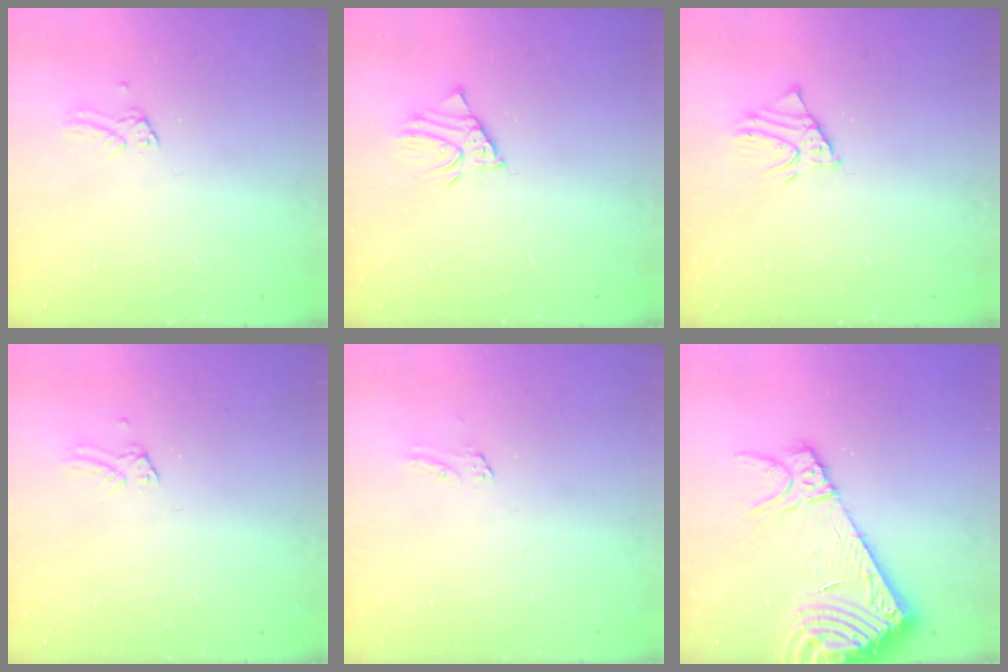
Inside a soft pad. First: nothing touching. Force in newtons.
{"total": 2.9, "press": 2.9, "slide": 0.2}
{"total": 2.0, "press": 2.0, "slide": 0.1}
{"total": 0.0}
{"total": 1.5, "press": 1.4, "slide": 0.1}
{"total": 15.2, "press": 14.9, "slide": 3.4}